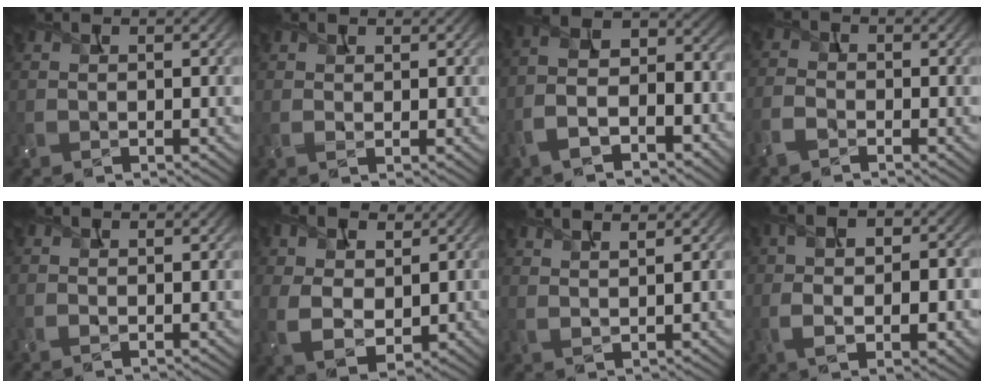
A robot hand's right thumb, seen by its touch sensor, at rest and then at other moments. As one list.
[{"total": 1.2, "force": [0.7, 0.7, 0.6], "torque": [-0.016, 0.002, 0.013]}, {"total": 12.5, "force": [-6.0, 6.5, 8.8], "torque": [-0.183, -0.018, -0.113]}, {"total": 2.8, "force": [-1.8, 1.5, 1.6], "torque": [-0.040, -0.002, -0.053]}, {"total": 0.8, "force": [0.5, 0.4, 0.5], "torque": [-0.012, 0.003, 0.008]}, {"total": 7.9, "force": [1.2, 5.5, 5.5], "torque": [-0.142, -0.007, 0.026]}, {"total": 3.7, "force": [2.9, 0.7, 2.2], "torque": [-0.031, 0.005, 0.044]}, {"total": 9.5, "force": [-0.8, 4.9, 8.2], "torque": [-0.127, 0.009, -0.013]}]